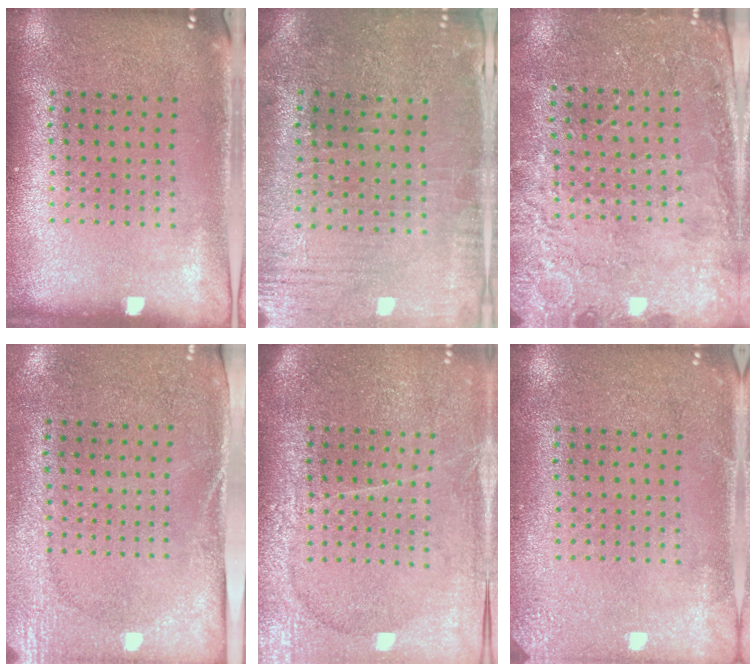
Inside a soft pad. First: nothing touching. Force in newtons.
{"total": 0.6, "press": 0.5, "slide": 0.3}
{"total": 2.5, "press": 2.5, "slide": 0.5}
{"total": 2.7, "press": 2.1, "slide": 1.6}
{"total": 3.8, "press": 3.4, "slide": 1.7}
{"total": 2.5, "press": 2.4, "slide": 0.3}